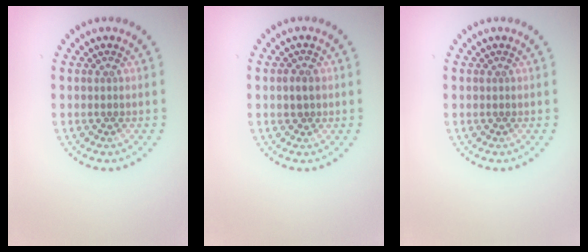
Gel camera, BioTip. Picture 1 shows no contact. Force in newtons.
{"total": 1.5, "press": 1.4, "slide": 0.3}
{"total": 0.0}